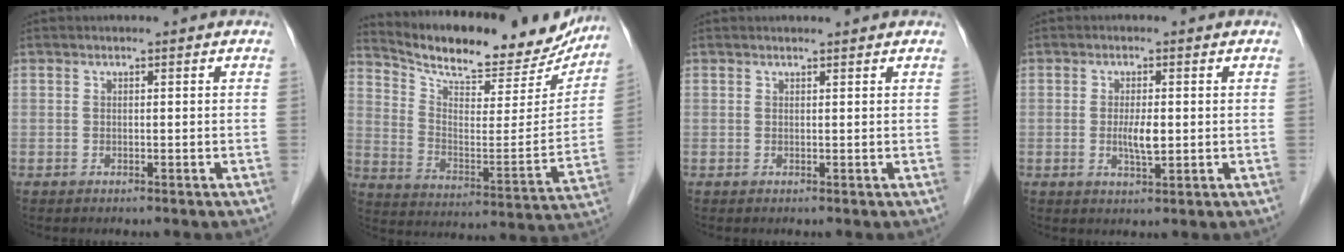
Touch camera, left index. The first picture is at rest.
{"total": 22.0, "force": [20.1, 5.4, 7.2], "torque": [-0.114, -0.037, 0.279]}
{"total": 1.7, "force": [1.6, 0.2, 0.3], "torque": [-0.010, 0.007, 0.019]}
{"total": 3.2, "force": [-0.3, 0.8, 3.1], "torque": [-0.059, -0.007, -0.003]}